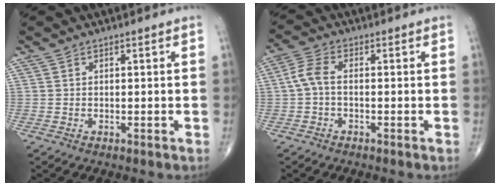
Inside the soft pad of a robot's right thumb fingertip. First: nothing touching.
{"total": 4.1, "force": [-0.5, 2.0, 3.5], "torque": [-0.082, 0.013, -0.020]}